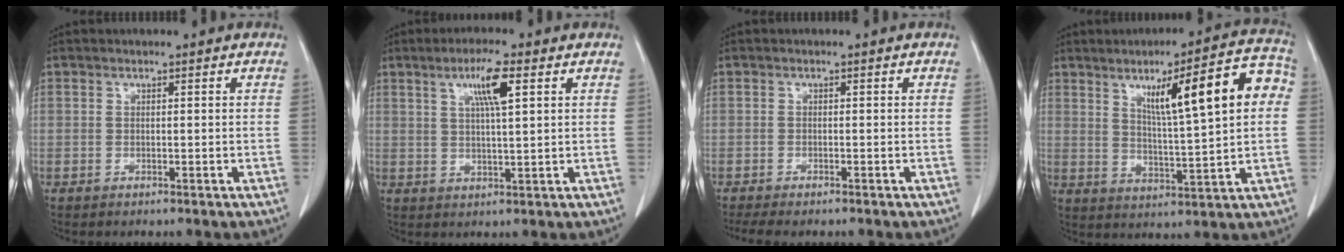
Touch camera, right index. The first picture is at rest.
{"total": 6.1, "force": [2.6, 0.3, 5.5], "torque": [-0.099, 0.002, 0.045]}
{"total": 5.2, "force": [-4.3, 1.1, 2.6], "torque": [-0.038, -0.010, -0.063]}
{"total": 14.6, "force": [4.0, 1.7, 14.0], "torque": [-0.198, 0.024, 0.059]}